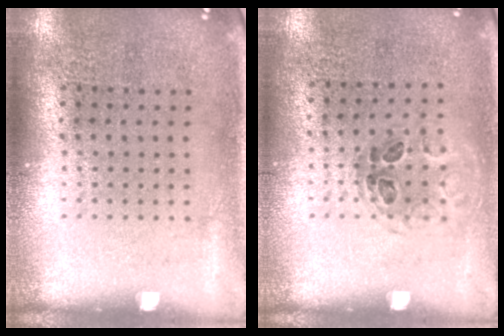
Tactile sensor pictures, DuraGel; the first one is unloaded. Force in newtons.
{"total": 1.0, "press": 0.7, "slide": 0.7}